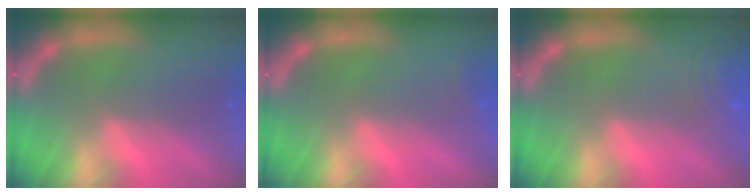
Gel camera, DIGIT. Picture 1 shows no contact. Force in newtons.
{"total": 1.4}
{"total": 6.5}